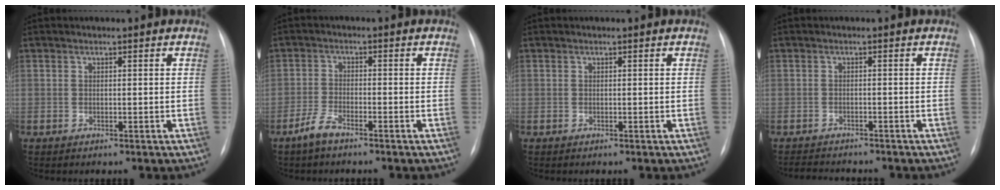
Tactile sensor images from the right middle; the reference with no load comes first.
{"total": 3.2, "force": [-2.6, 0.6, 1.8], "torque": [-0.045, -0.003, -0.054]}
{"total": 0.0}
{"total": 4.8, "force": [-4.6, 0.8, 1.2], "torque": [-0.020, -0.012, -0.066]}